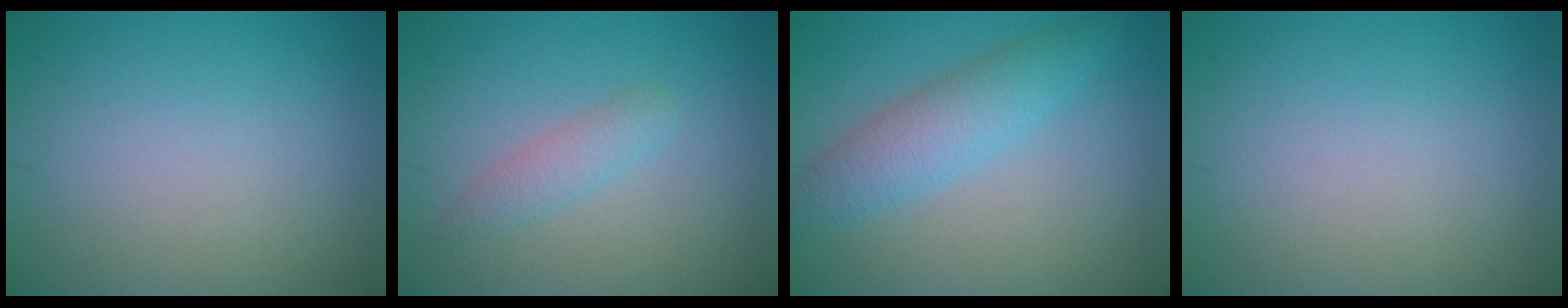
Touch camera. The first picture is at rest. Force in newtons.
{"total": 1.9, "press": 1.9, "slide": 0.0}
{"total": 4.1, "press": 4.1, "slide": 0.0}
{"total": 0.0}